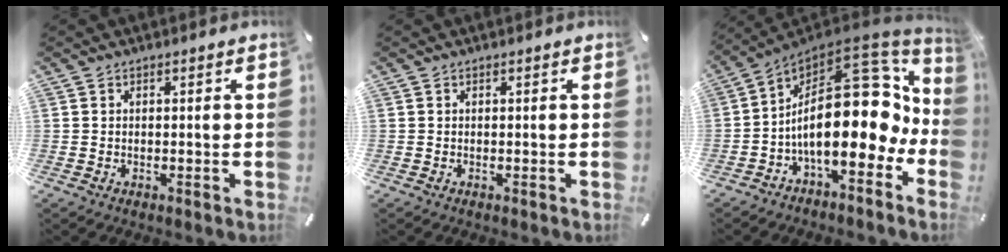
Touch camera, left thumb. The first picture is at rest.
{"total": 0.0}
{"total": 27.1, "force": [1.7, 13.8, 23.3], "torque": [-0.378, -0.045, 0.037]}